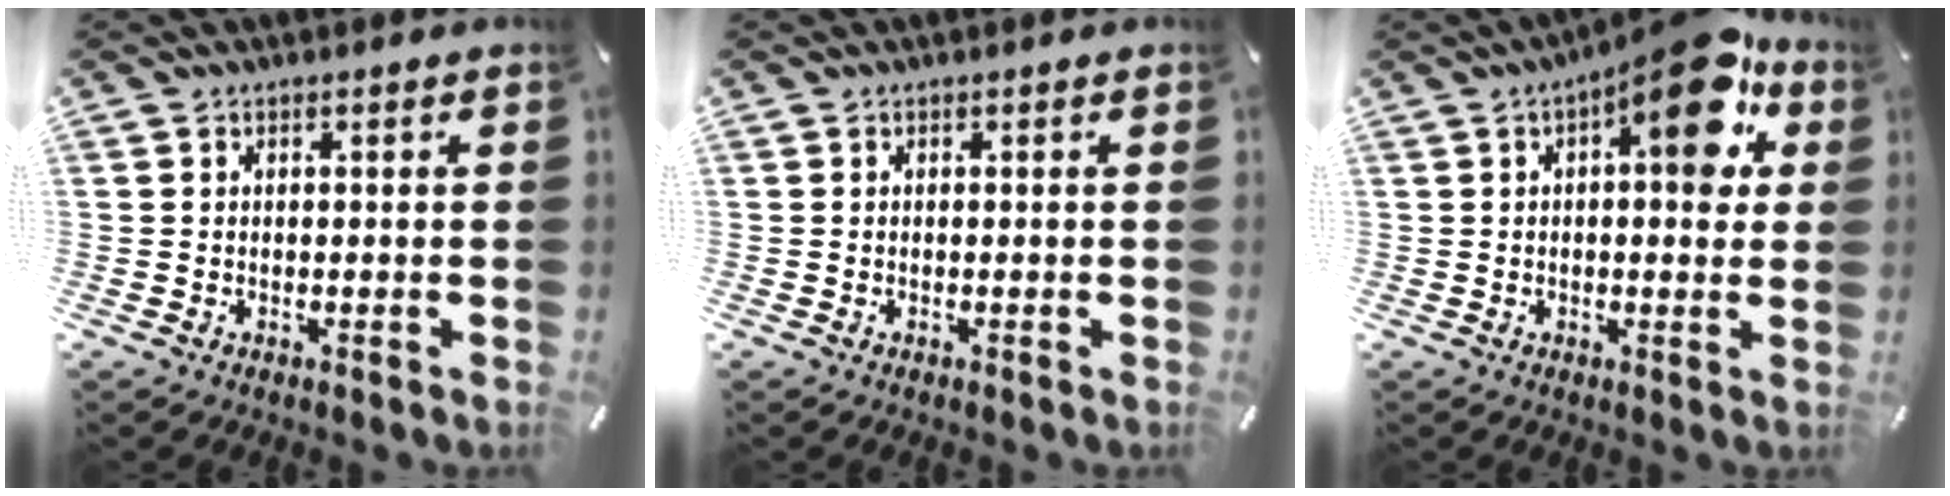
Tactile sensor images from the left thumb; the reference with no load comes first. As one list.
[{"total": 0.0}, {"total": 13.4, "force": [5.8, 5.2, 11.0], "torque": [-0.133, -0.034, 0.086]}]